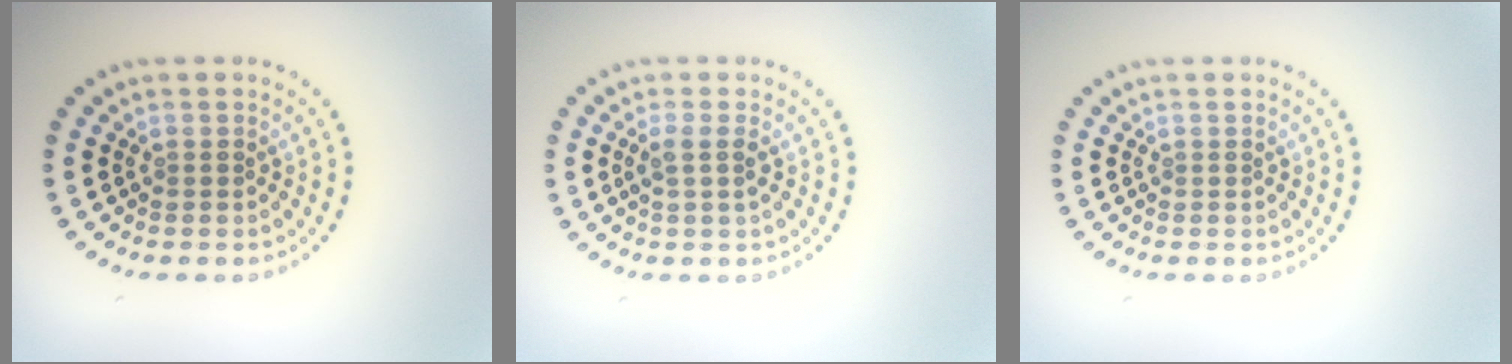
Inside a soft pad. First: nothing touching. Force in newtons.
{"total": 1.5, "press": 1.3, "slide": 0.8}
{"total": 0.0}